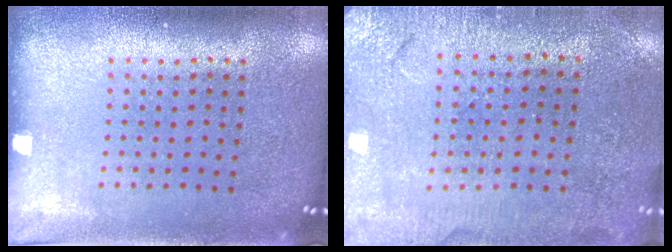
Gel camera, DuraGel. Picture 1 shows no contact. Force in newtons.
{"total": 0.7, "press": 0.7, "slide": 0.1}